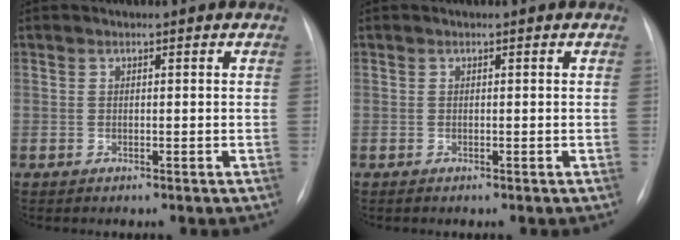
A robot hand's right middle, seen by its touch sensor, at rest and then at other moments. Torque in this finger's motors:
{"motor_torque": [0.31, -0.40, 0.04, 0.00]}